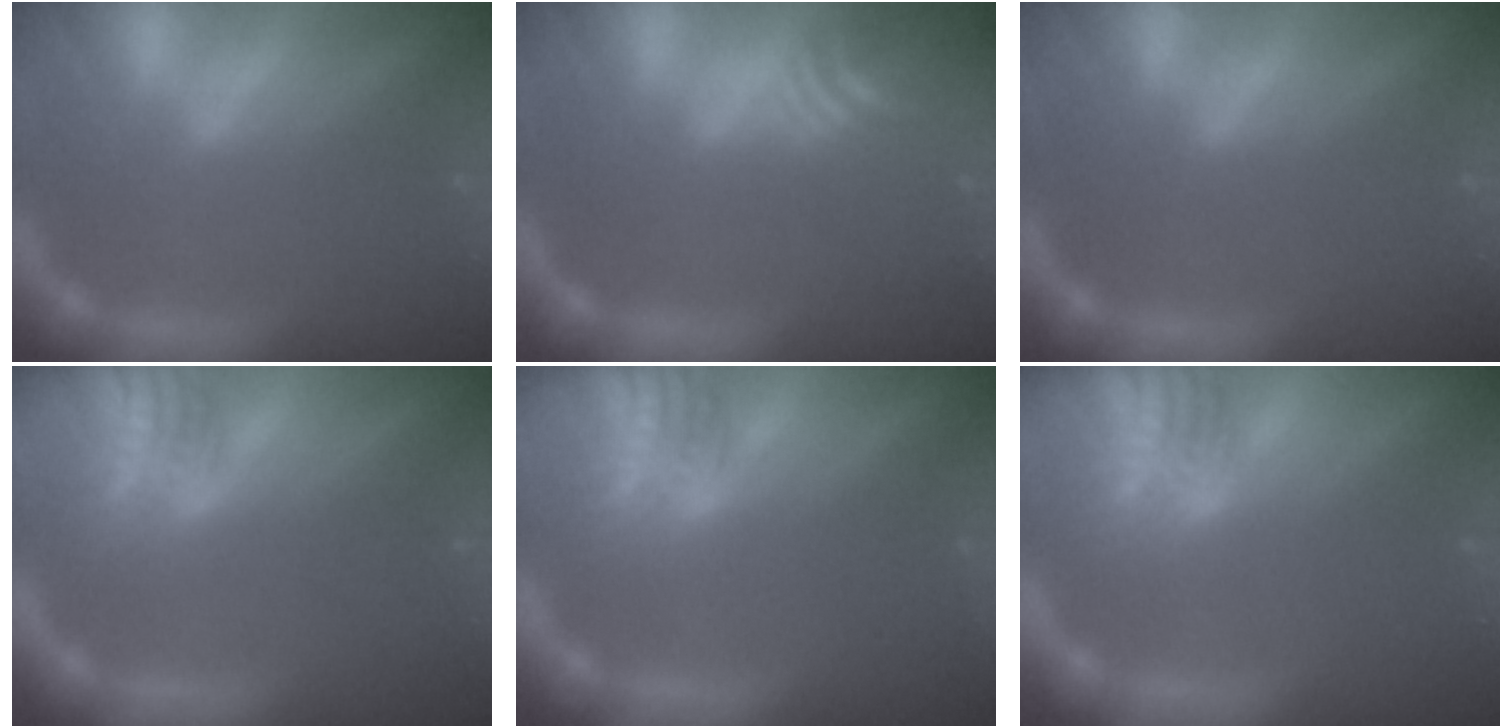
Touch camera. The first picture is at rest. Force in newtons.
{"total": 5.5}
{"total": 0.0}
{"total": 7.0}
{"total": 8.1}
{"total": 8.5}